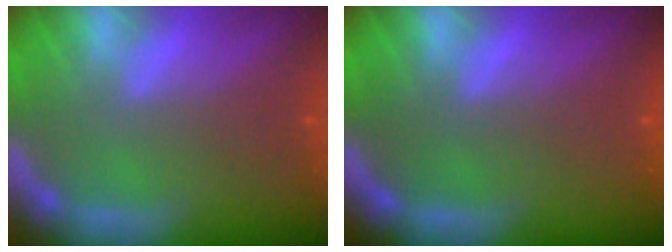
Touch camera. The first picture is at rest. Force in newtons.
{"total": 0.0}